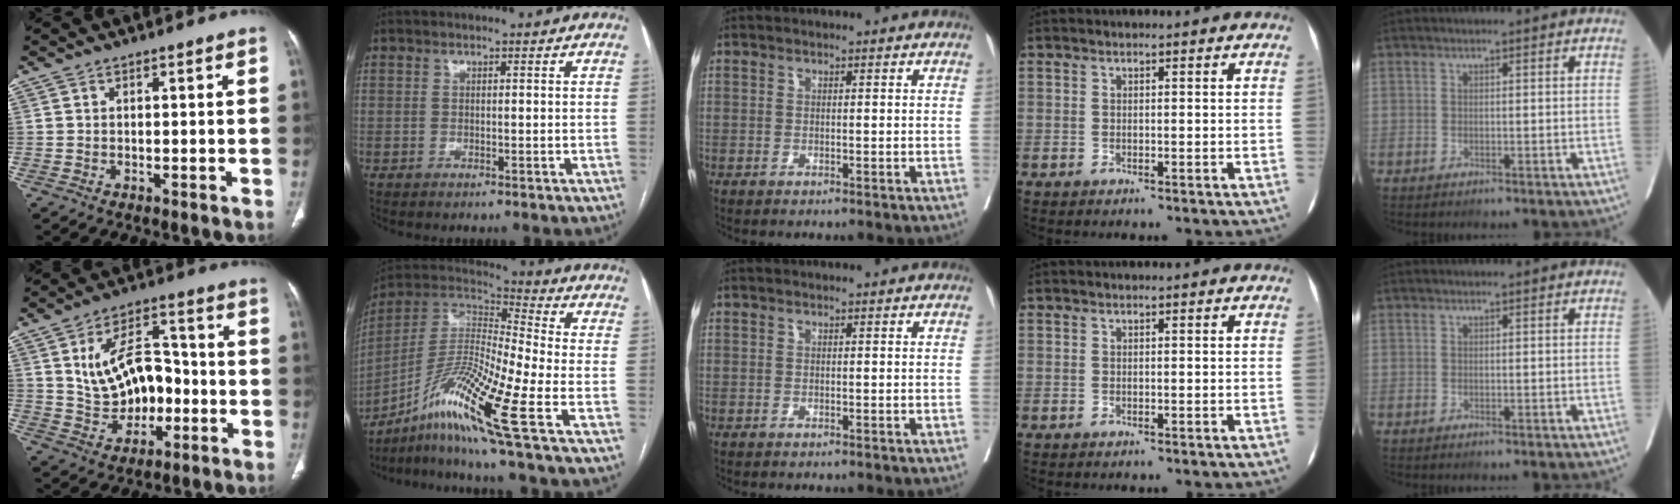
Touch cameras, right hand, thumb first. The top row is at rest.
{"thumb": {"total": 14.1, "force": [-0.7, 9.5, 10.3], "torque": [-0.132, 0.033, -0.002]}, "index": {"total": 17.7, "force": [-7.8, 0.1, 15.9], "torque": [-0.322, -0.006, -0.145]}}